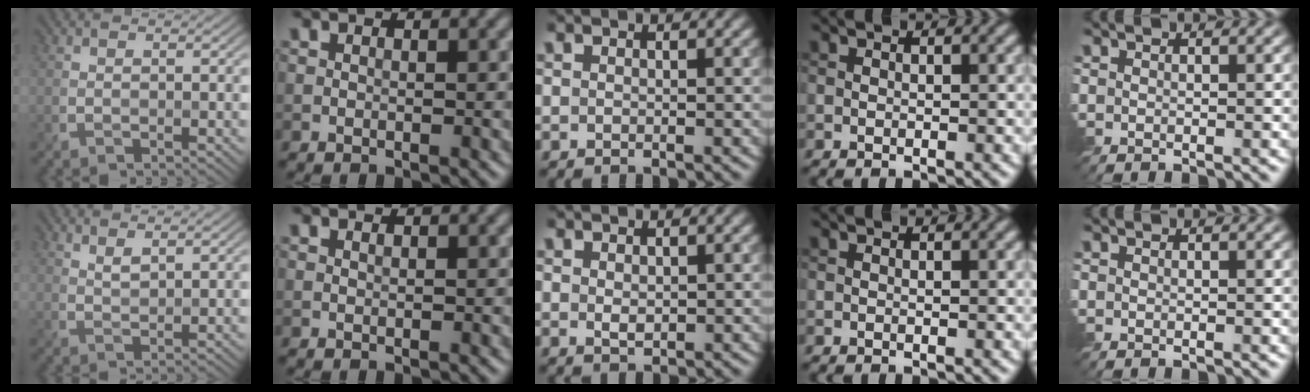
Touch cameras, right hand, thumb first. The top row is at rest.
{"thumb": {"total": 1.8, "force": [1.4, 0.3, 1.1], "torque": [-0.021, -0.004, 0.036]}, "middle": {"total": 1.1, "force": [0.2, 0.7, 0.8], "torque": [-0.016, -0.004, 0.009]}}